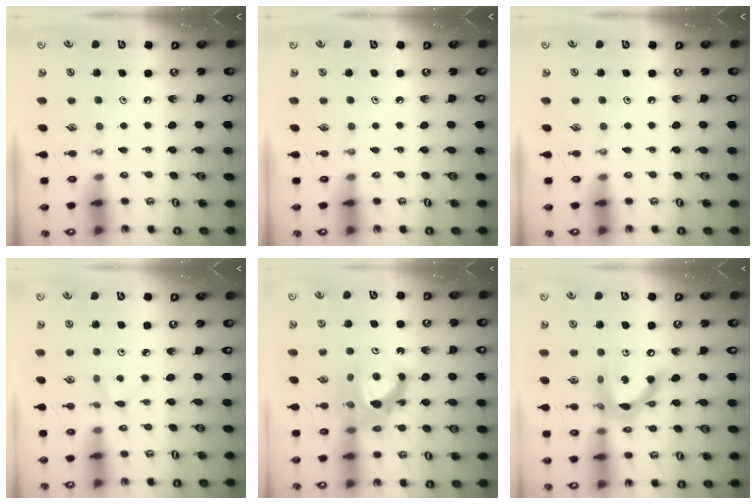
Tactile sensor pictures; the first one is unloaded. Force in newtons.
{"total": 0.0}
{"total": 0.0}
{"total": 2.3, "press": 2.3, "slide": 0.3}
{"total": 11.3, "press": 11.0, "slide": 2.4}
{"total": 14.9, "press": 14.8, "slide": 1.2}